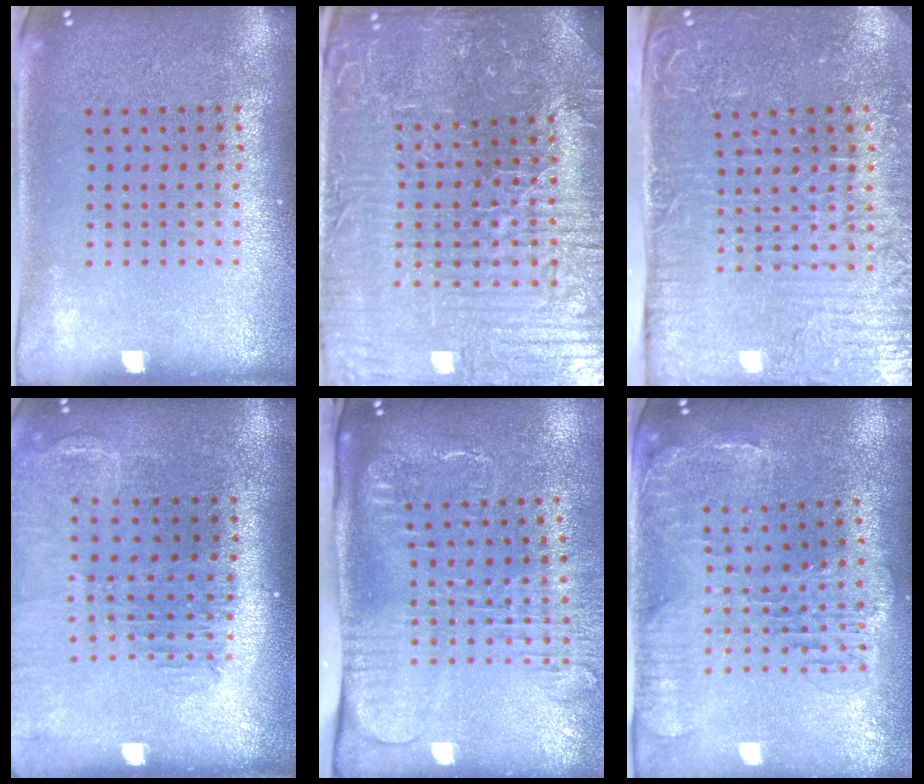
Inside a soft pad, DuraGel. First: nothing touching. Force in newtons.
{"total": 5.5, "press": 5.3, "slide": 1.4}
{"total": 5.3, "press": 4.5, "slide": 2.8}
{"total": 1.5, "press": 1.5, "slide": 0.0}
{"total": 2.6, "press": 2.0, "slide": 1.7}
{"total": 1.5, "press": 1.4, "slide": 0.4}